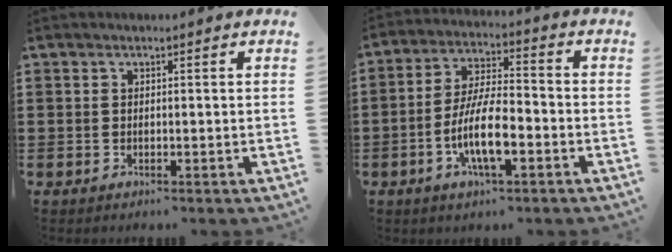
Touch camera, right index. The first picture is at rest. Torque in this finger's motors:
{"motor_torque": [1.95, 0.19, 1.05, 0.21]}